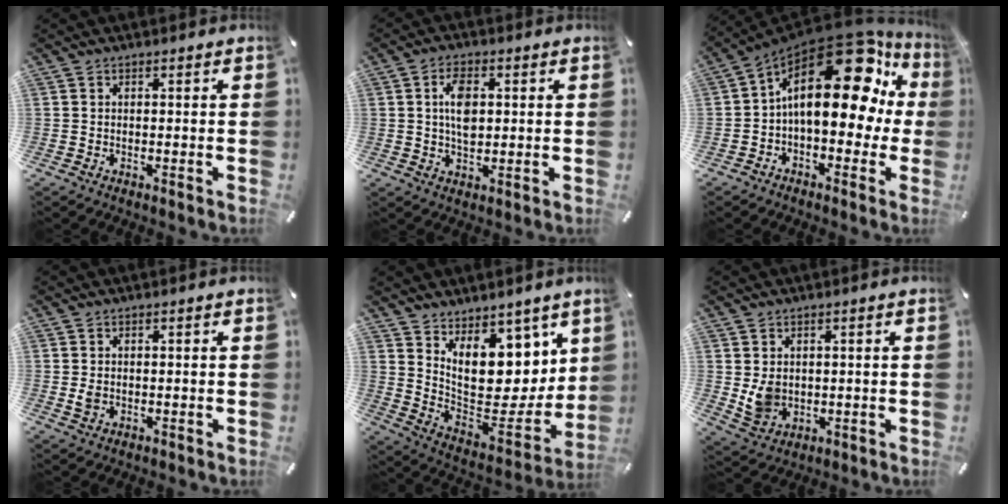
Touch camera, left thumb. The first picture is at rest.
{"total": 6.6, "force": [1.1, 3.7, 5.3], "torque": [-0.094, -0.001, 0.011]}
{"total": 23.0, "force": [7.7, 11.7, 18.3], "torque": [-0.284, -0.056, 0.126]}
{"total": 1.6, "force": [0.0, 1.4, 0.8], "torque": [-0.009, -0.001, -0.001]}
{"total": 13.9, "force": [7.1, 9.4, 7.4], "torque": [-0.103, -0.086, 0.140]}
{"total": 5.6, "force": [1.1, 5.1, 2.1], "torque": [-0.050, -0.004, 0.021]}